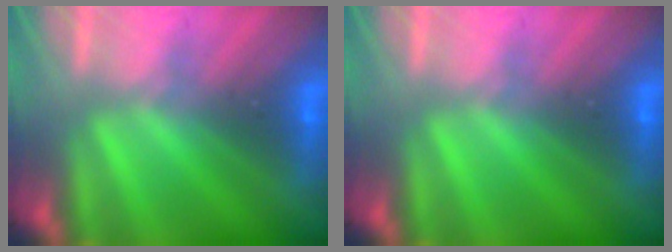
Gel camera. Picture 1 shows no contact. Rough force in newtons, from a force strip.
{"total": 0.0}